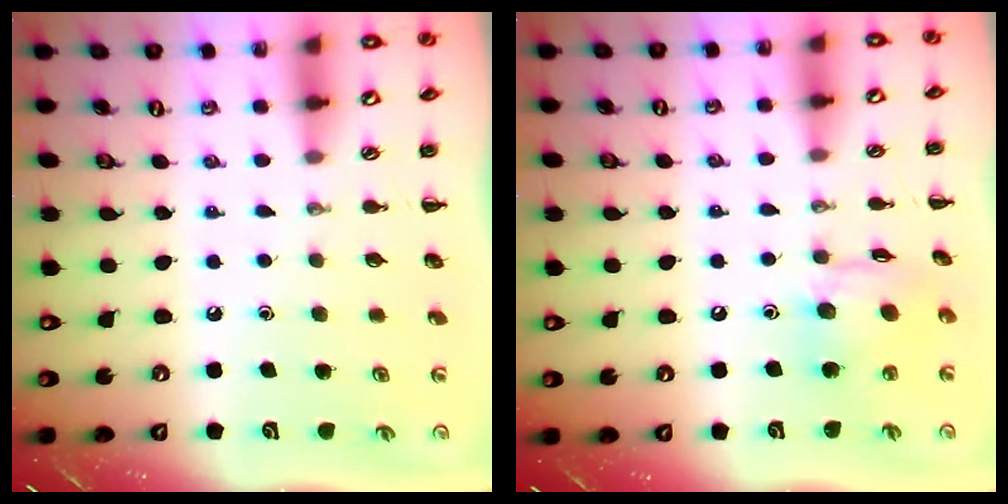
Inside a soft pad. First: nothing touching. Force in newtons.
{"total": 10.7, "press": 10.6, "slide": 1.4}